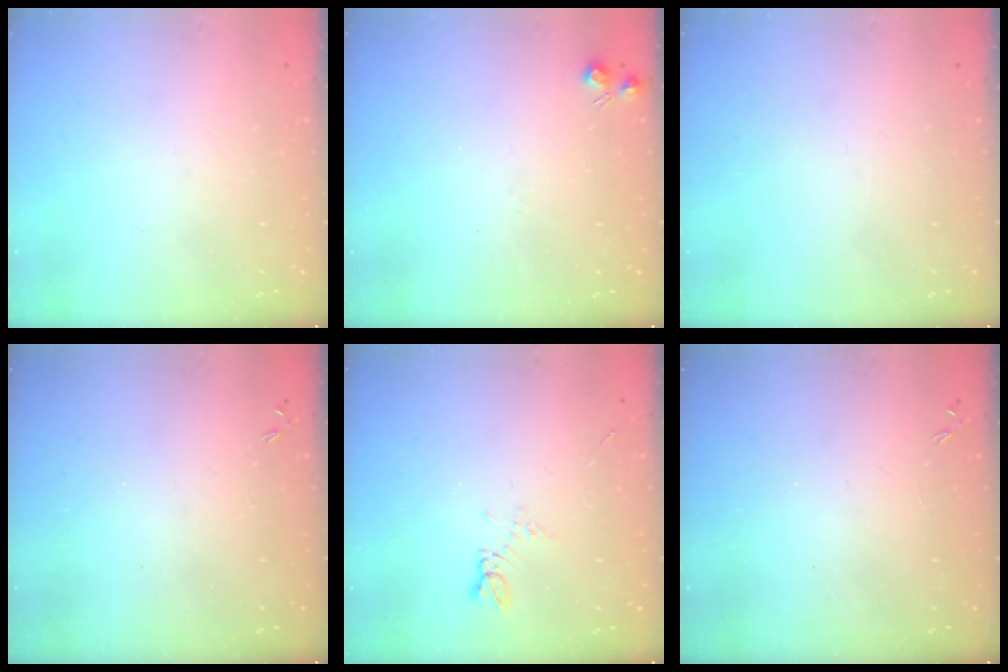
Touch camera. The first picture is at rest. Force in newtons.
{"total": 3.7, "press": 3.6, "slide": 0.6}
{"total": 0.0}
{"total": 0.0}
{"total": 5.0, "press": 4.9, "slide": 0.7}
{"total": 0.0}